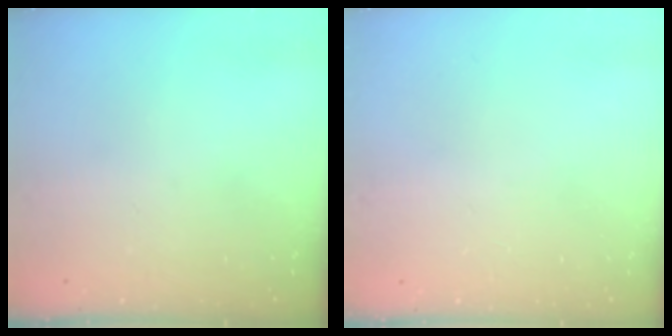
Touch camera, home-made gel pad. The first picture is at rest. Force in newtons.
{"total": 0.8, "press": 0.8, "slide": 0.1}